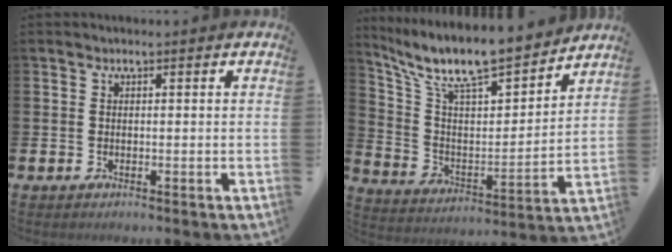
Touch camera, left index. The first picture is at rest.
{"total": 10.7, "force": [9.3, 2.2, 4.6], "torque": [-0.121, -0.072, 0.156]}